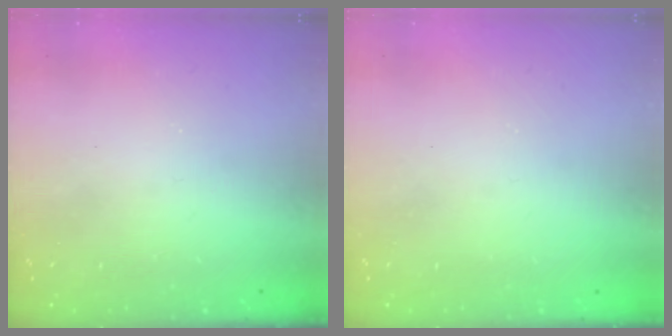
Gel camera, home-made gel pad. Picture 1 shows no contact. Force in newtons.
{"total": 0.0}